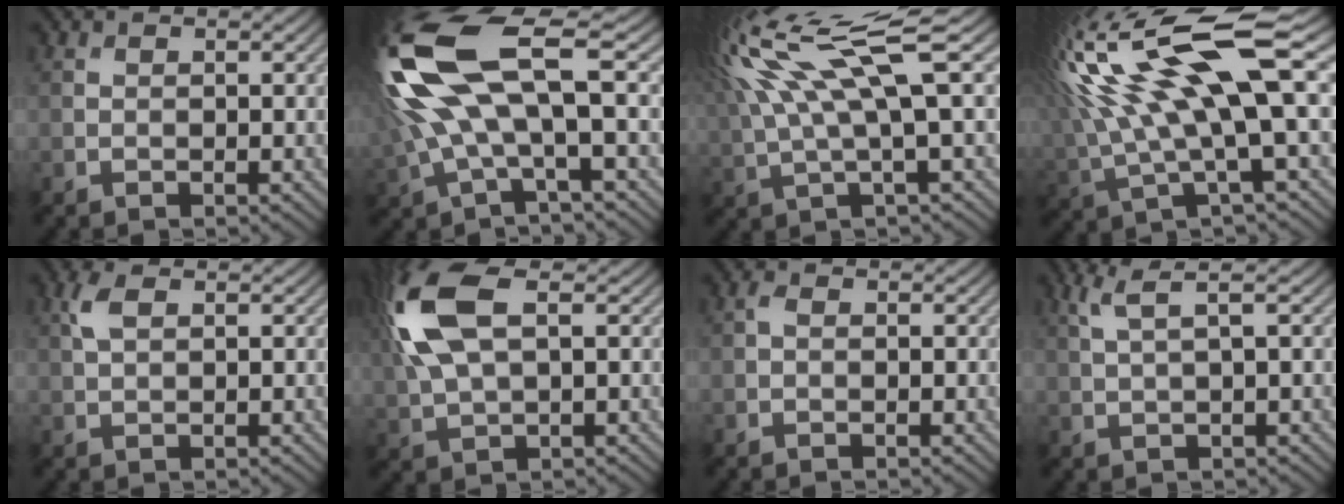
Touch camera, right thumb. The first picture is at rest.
{"total": 15.4, "force": [2.8, 5.2, 14.2], "torque": [-0.351, 0.007, 0.057]}
{"total": 14.8, "force": [5.2, 3.4, 13.5], "torque": [-0.289, 0.022, 0.101]}
{"total": 18.0, "force": [5.2, 5.5, 16.3], "torque": [-0.349, 0.018, 0.096]}
{"total": 2.5, "force": [1.0, 1.1, 2.0], "torque": [-0.053, 0.008, 0.021]}
{"total": 11.7, "force": [3.2, 5.4, 9.8], "torque": [-0.257, 0.013, 0.061]}
{"total": 0.7, "force": [-0.1, 0.4, 0.6], "torque": [-0.016, 0.003, -0.005]}
{"total": 3.6, "force": [1.5, 0.6, 3.3], "torque": [-0.065, 0.015, 0.033]}